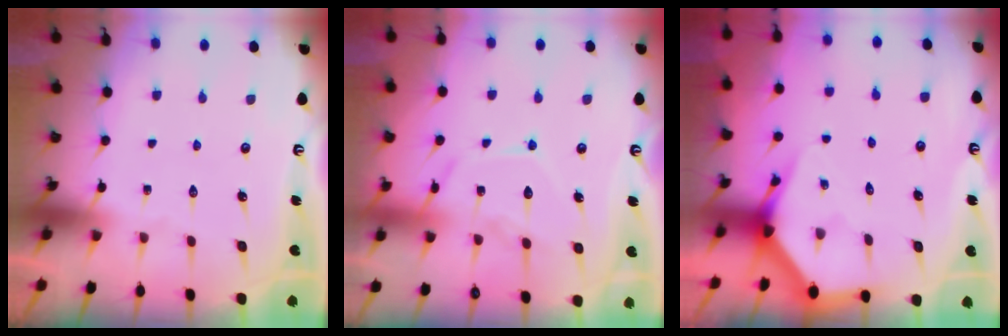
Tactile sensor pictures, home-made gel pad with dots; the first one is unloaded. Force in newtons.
{"total": 12.3, "press": 12.3, "slide": 1.0}
{"total": 4.0, "press": 4.0, "slide": 0.2}